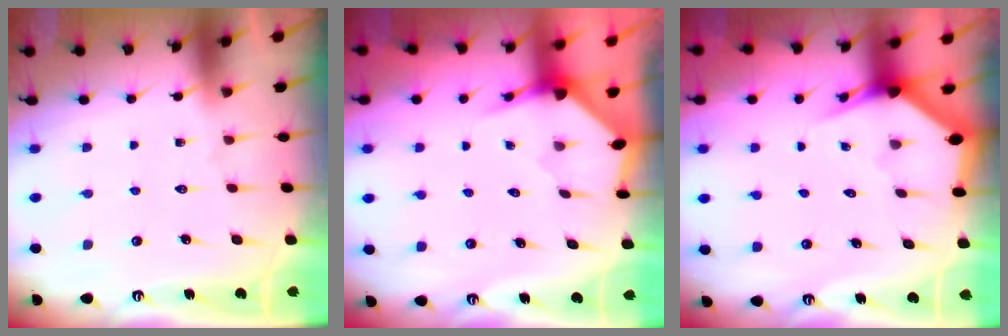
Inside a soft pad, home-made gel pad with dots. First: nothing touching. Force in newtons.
{"total": 3.1, "press": 3.1, "slide": 0.2}
{"total": 3.0, "press": 3.0, "slide": 0.1}